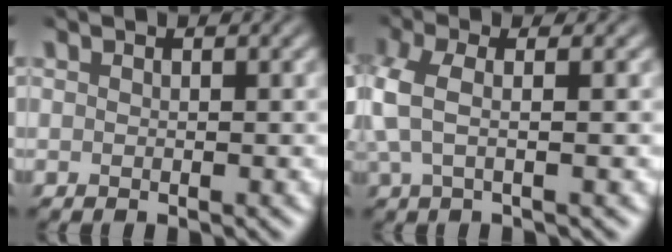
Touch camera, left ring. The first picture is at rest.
{"total": 4.0, "force": [0.0, 1.3, 3.8], "torque": [-0.079, 0.007, -0.008]}